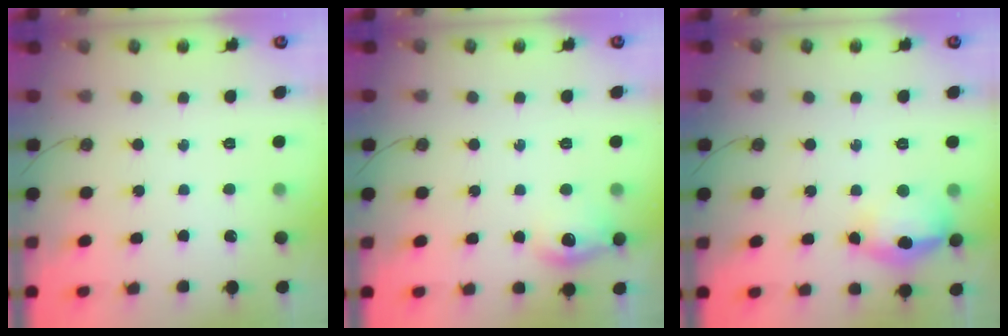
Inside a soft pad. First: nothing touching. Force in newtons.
{"total": 10.9, "press": 10.8, "slide": 1.1}
{"total": 14.1, "press": 14.0, "slide": 1.9}